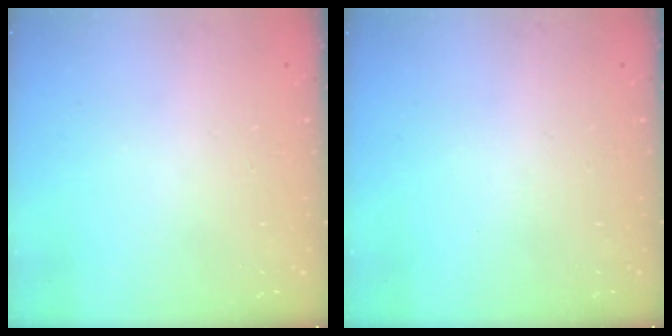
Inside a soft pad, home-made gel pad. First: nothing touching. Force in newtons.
{"total": 0.0}